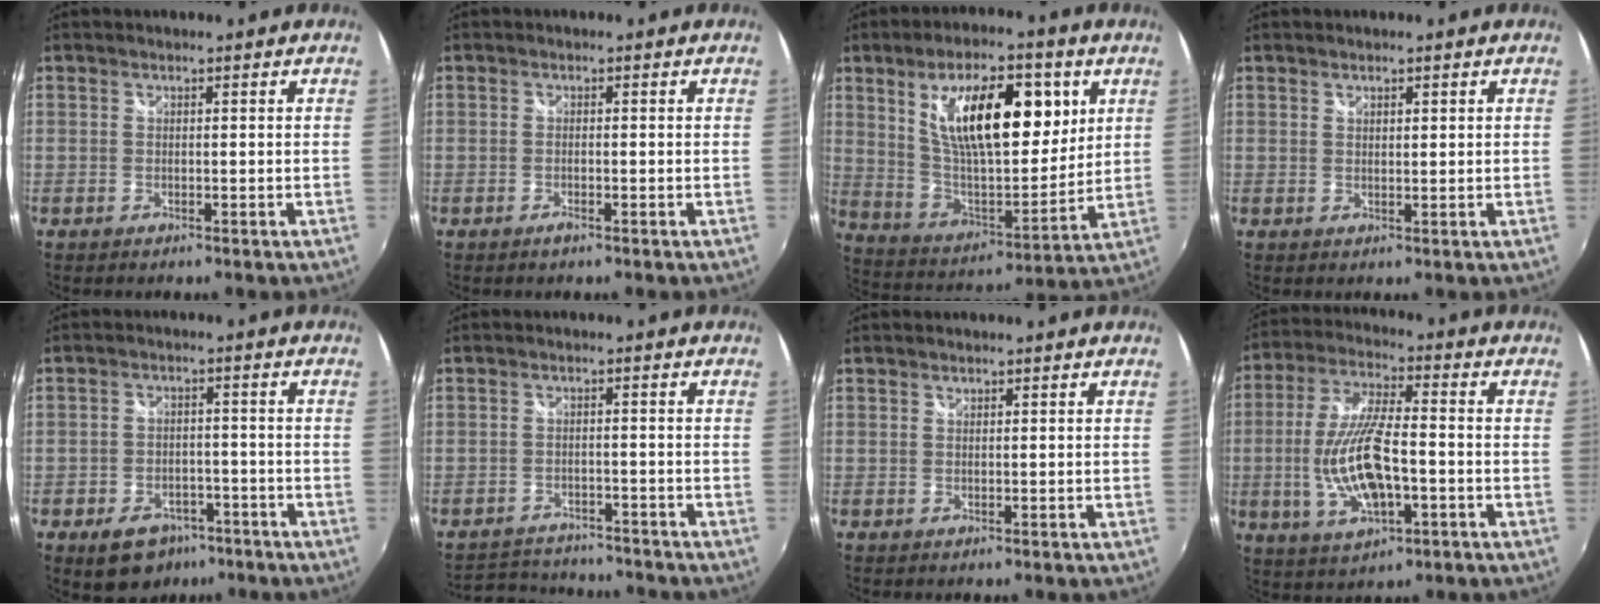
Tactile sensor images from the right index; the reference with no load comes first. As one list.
[{"total": 1.1, "force": [-0.7, 0.2, 0.8], "torque": [-0.015, -0.002, -0.014]}, {"total": 21.2, "force": [7.8, 9.0, 17.6], "torque": [-0.290, 0.000, 0.140]}, {"total": 1.1, "force": [0.8, 0.5, 0.5], "torque": [-0.005, 0.001, 0.014]}, {"total": 9.5, "force": [-5.9, 6.3, 4.0], "torque": [-0.095, 0.009, -0.076]}, {"total": 9.3, "force": [-8.8, 2.3, 2.1], "torque": [-0.061, 0.007, -0.132]}, {"total": 0.0}, {"total": 14.0, "force": [-3.0, 5.1, 12.7], "torque": [-0.262, -0.005, -0.048]}]